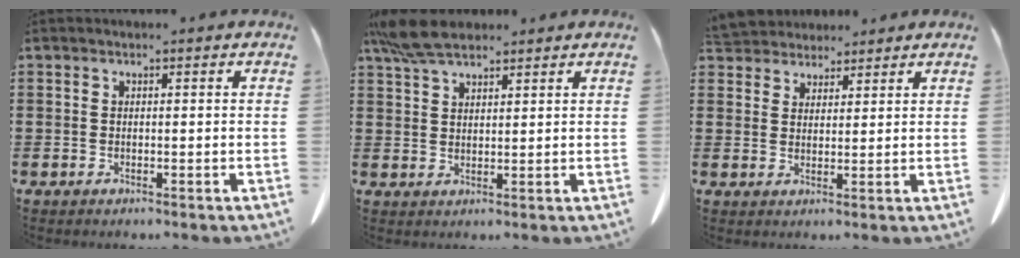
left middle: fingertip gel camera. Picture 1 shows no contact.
{"total": 6.7, "force": [5.3, 1.9, 3.6], "torque": [-0.085, -0.005, 0.100]}
{"total": 3.9, "force": [3.7, 1.3, 0.0], "torque": [-0.015, -0.009, 0.070]}